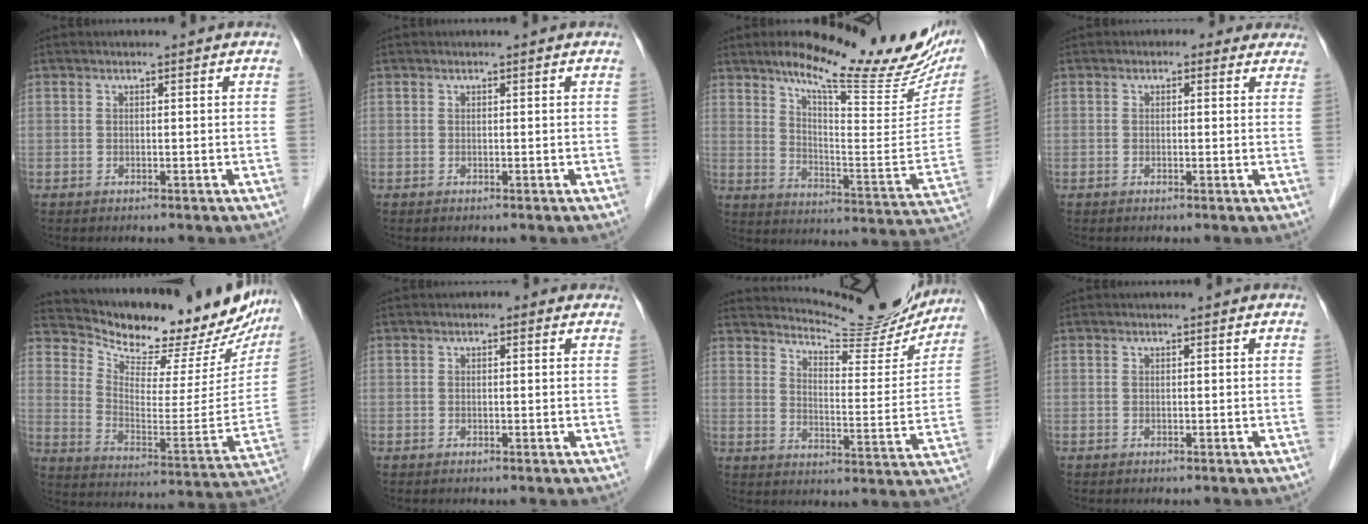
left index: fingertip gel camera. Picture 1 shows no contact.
{"total": 0.0}
{"total": 22.6, "force": [17.2, 4.4, 13.9], "torque": [-0.198, -0.025, 0.229]}
{"total": 3.0, "force": [2.1, 2.0, 0.8], "torque": [0.001, 0.009, 0.011]}
{"total": 23.4, "force": [21.3, 5.2, 8.0], "torque": [-0.119, -0.072, 0.284]}
{"total": 0.9, "force": [0.4, 0.6, 0.4], "torque": [-0.003, 0.004, -0.002]}
{"total": 17.2, "force": [16.4, 2.5, 4.6], "torque": [-0.064, -0.048, 0.208]}
{"total": 0.0}